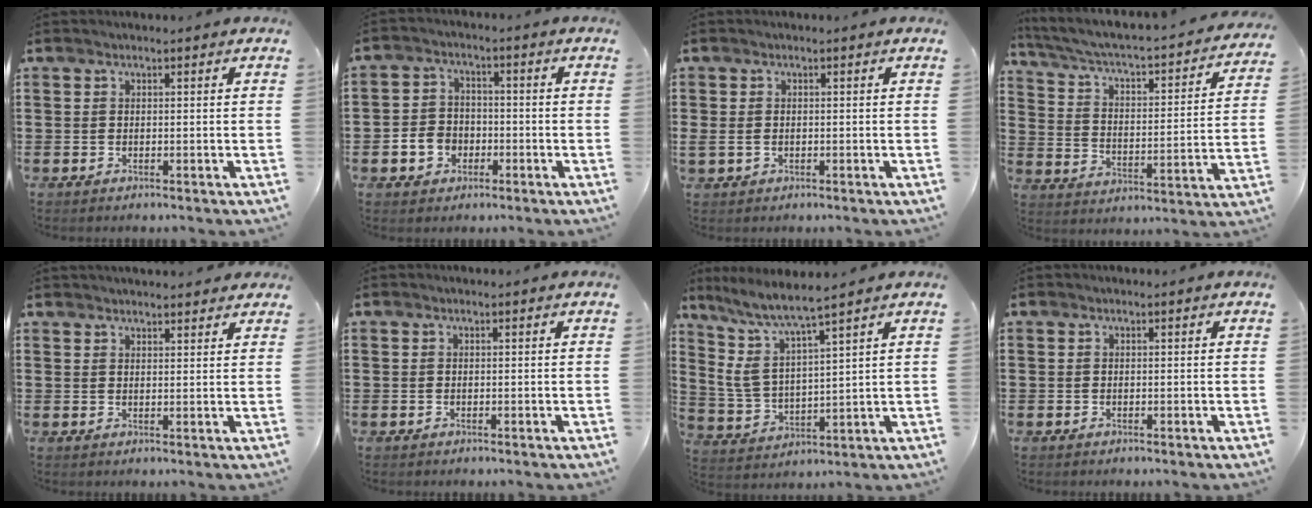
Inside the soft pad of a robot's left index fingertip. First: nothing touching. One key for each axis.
{"total": 4.6, "fx": -1.9, "fy": 3.7, "fz": 2.0, "tx": -0.050, "ty": 0.008, "tz": -0.039}
{"total": 1.3, "fx": -0.3, "fy": 0.9, "fz": 0.9, "tx": -0.028, "ty": 0.000, "tz": -0.008}
{"total": 3.0, "fx": 2.4, "fy": 0.3, "fz": 1.9, "tx": -0.053, "ty": -0.033, "tz": 0.026}
{"total": 2.1, "fx": 2.0, "fy": 0.3, "fz": 0.2, "tx": -0.008, "ty": 0.001, "tz": 0.040}
{"total": 0.0}
{"total": 7.1, "fx": 4.9, "fy": 1.7, "fz": 4.9, "tx": -0.130, "ty": -0.031, "tz": 0.081}
{"total": 0.0}